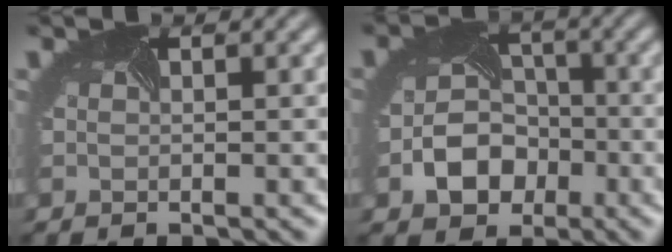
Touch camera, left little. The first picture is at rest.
{"total": 4.9, "force": [-2.0, 3.8, 2.4], "torque": [-0.044, -0.012, -0.032]}